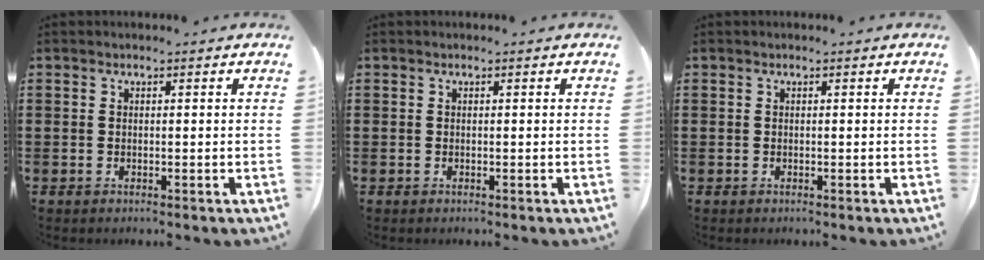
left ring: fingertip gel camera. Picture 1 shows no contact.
{"total": 0.0}
{"total": 0.0}